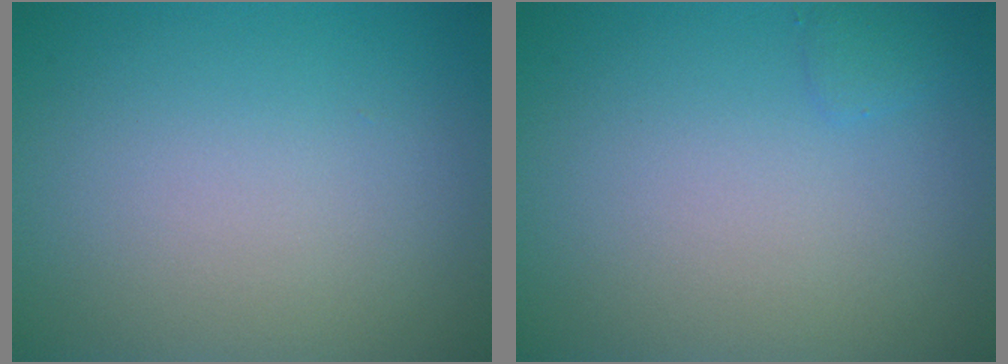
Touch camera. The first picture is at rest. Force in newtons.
{"total": 0.7, "press": 0.7, "slide": 0.0}